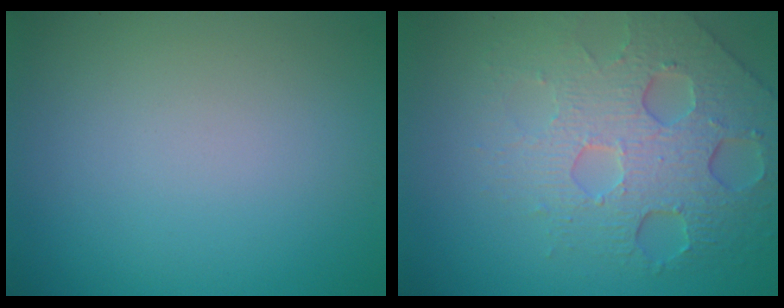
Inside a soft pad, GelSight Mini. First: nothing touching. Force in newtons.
{"total": 7.3, "press": 5.1, "slide": 5.2}